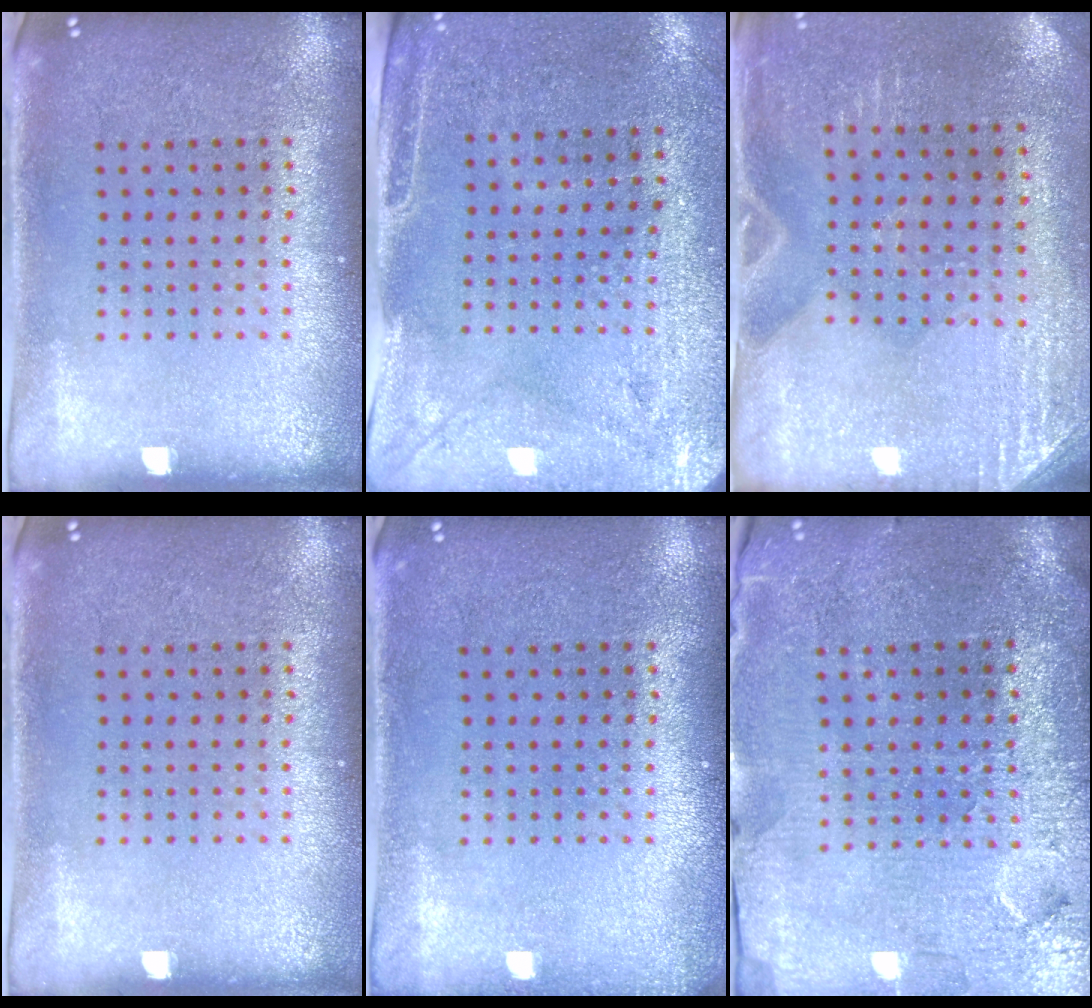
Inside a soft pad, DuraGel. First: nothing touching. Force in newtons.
{"total": 2.9, "press": 2.5, "slide": 1.6}
{"total": 2.8, "press": 2.5, "slide": 1.3}
{"total": 0.0}
{"total": 0.9, "press": 0.8, "slide": 0.2}
{"total": 3.6, "press": 3.4, "slide": 1.4}